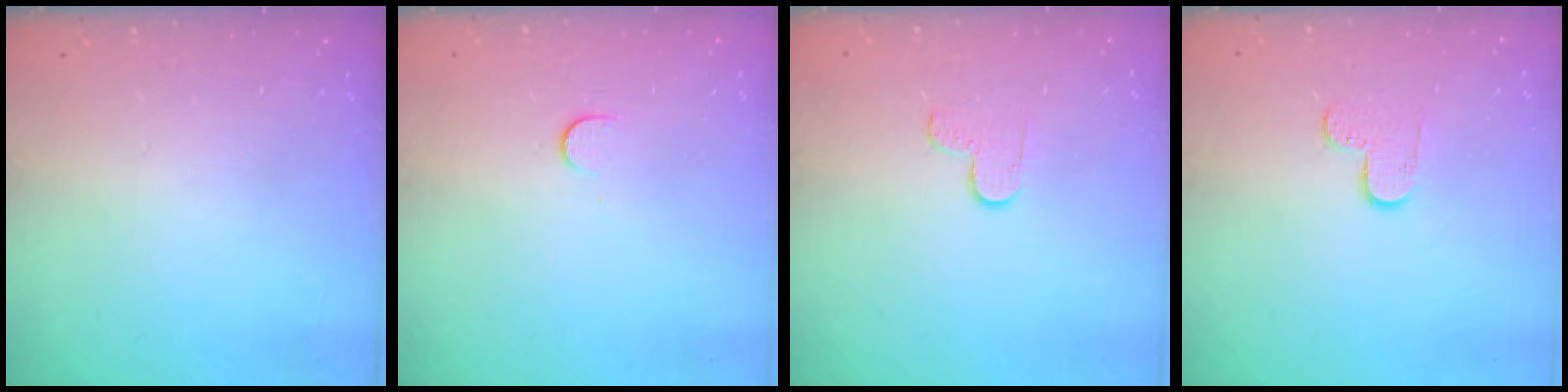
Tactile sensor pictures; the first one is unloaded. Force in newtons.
{"total": 6.1, "press": 6.1, "slide": 0.6}
{"total": 3.3, "press": 3.3, "slide": 0.4}
{"total": 5.5, "press": 5.4, "slide": 0.6}